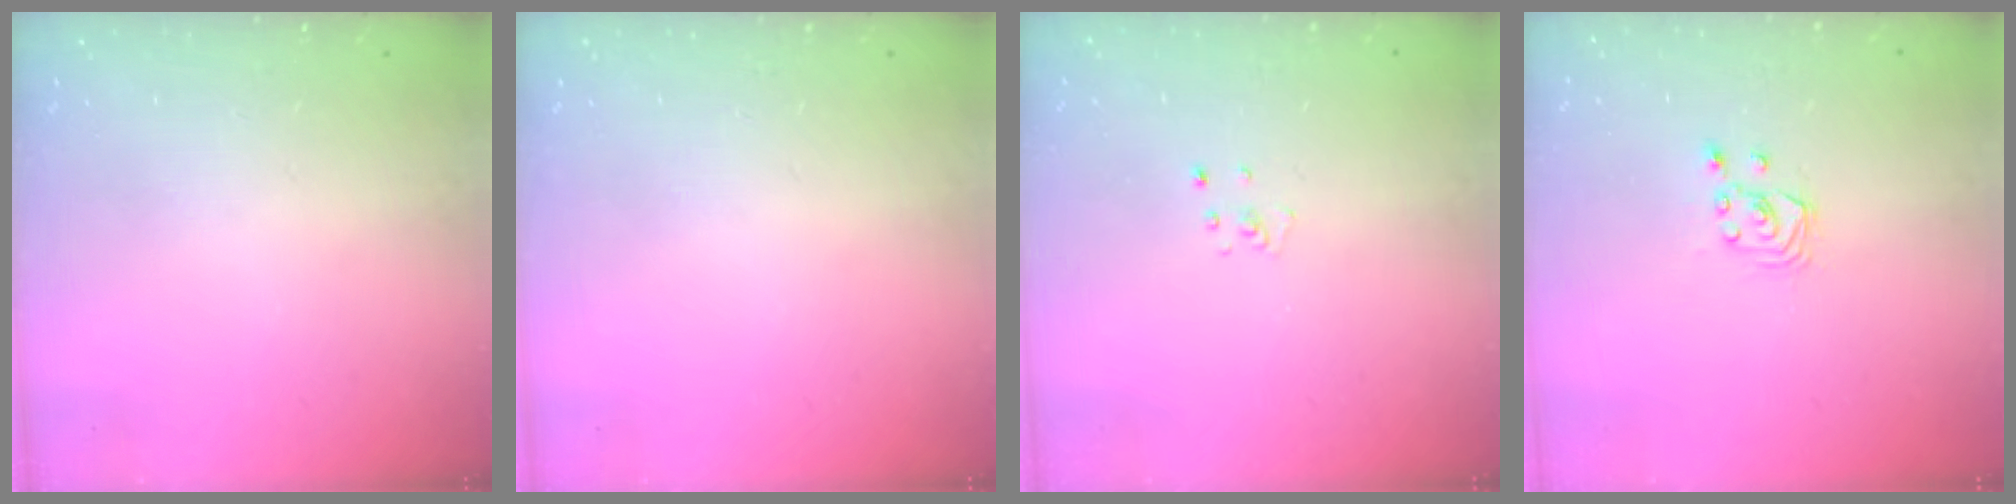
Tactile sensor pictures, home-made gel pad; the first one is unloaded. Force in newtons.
{"total": 0.0}
{"total": 2.6, "press": 2.6, "slide": 0.3}
{"total": 2.9, "press": 2.8, "slide": 0.3}